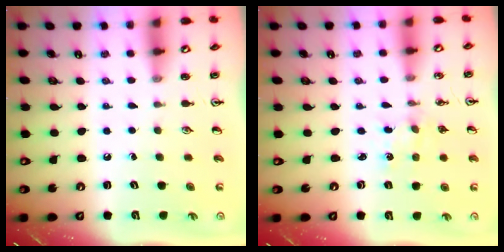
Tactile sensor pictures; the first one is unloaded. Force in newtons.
{"total": 0.5, "press": 0.5, "slide": 0.2}